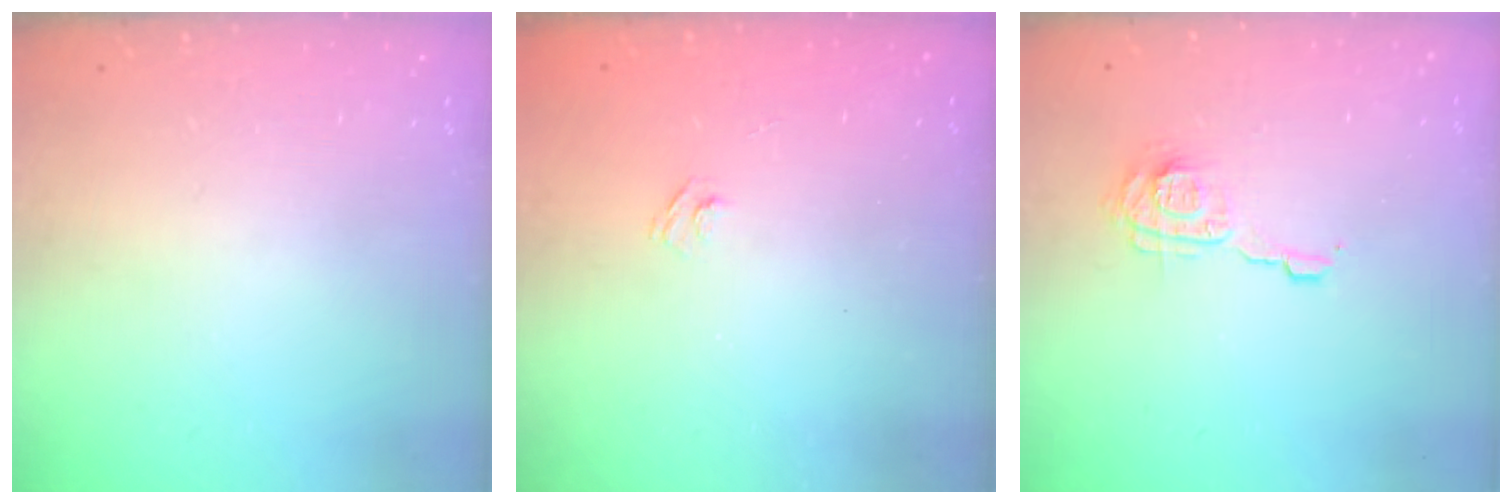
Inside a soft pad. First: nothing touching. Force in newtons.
{"total": 2.7, "press": 2.5, "slide": 0.9}
{"total": 9.0, "press": 9.0, "slide": 0.4}